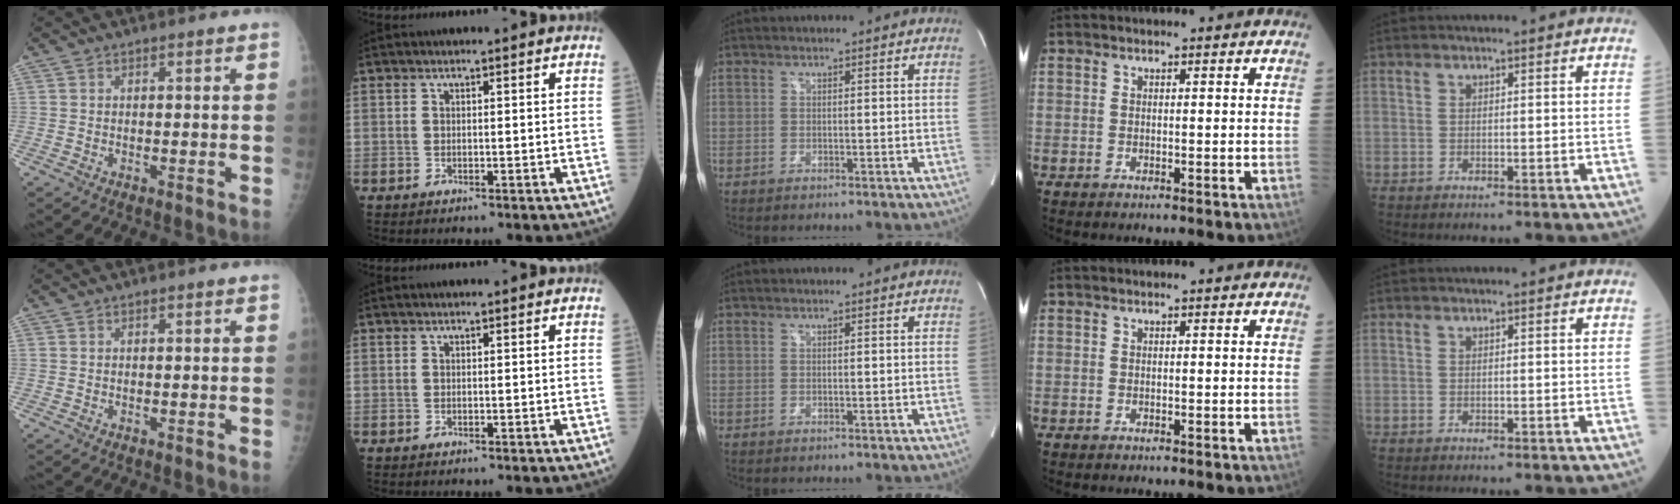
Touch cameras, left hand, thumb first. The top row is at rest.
{}